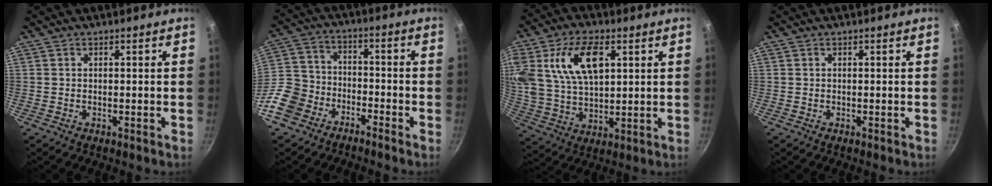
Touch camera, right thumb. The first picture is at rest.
{"total": 11.4, "force": [-7.5, 7.4, 4.4], "torque": [-0.072, 0.073, -0.157]}
{"total": 17.7, "force": [5.9, 10.3, 13.2], "torque": [-0.246, -0.006, 0.115]}
{"total": 0.0}